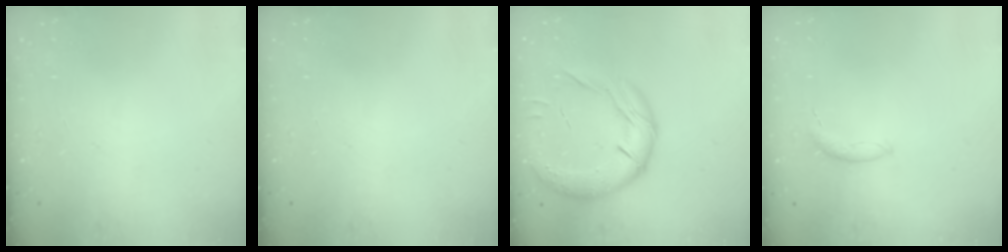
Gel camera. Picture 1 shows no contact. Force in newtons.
{"total": 0.0}
{"total": 17.8, "press": 17.6, "slide": 2.9}
{"total": 5.8, "press": 5.7, "slide": 0.7}